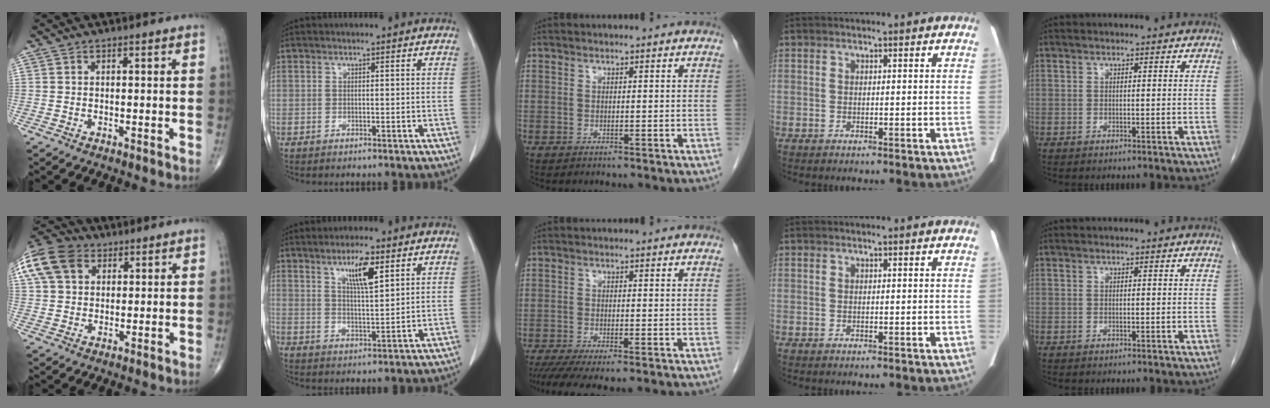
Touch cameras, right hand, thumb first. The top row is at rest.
{"thumb": {"total": 15.1, "force": [6.0, 10.9, 8.5], "torque": [-0.190, 0.024, 0.106]}, "index": {"total": 6.5, "force": [3.5, 0.9, 5.4], "torque": [-0.096, -0.004, 0.061]}, "middle": {"total": 7.9, "force": [-6.2, 1.2, 4.7], "torque": [-0.071, -0.017, -0.098]}}